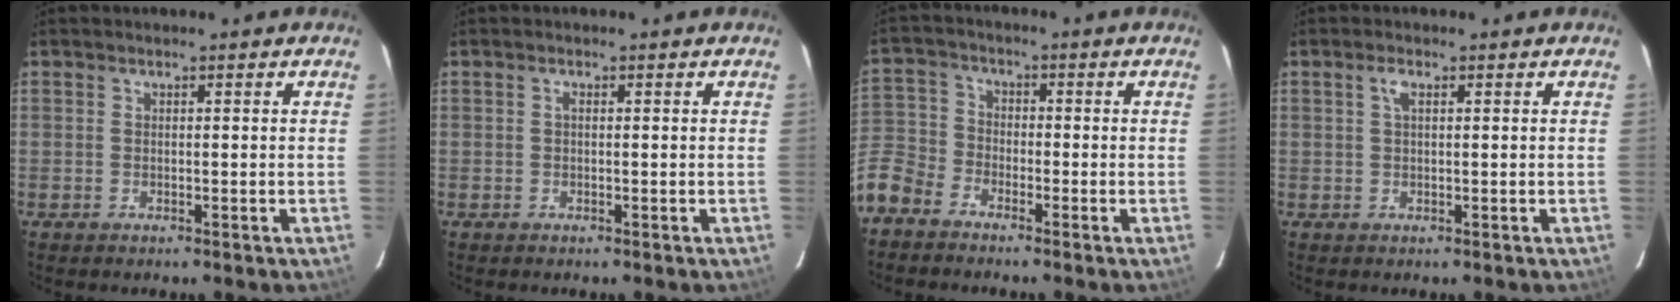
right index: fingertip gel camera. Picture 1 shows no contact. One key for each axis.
{"total": 0.5, "fx": 0.0, "fy": 0.2, "fz": 0.5, "tx": -0.009, "ty": 0.004, "tz": -0.002}
{"total": 8.7, "fx": -5.9, "fy": 5.6, "fz": 2.9, "tx": -0.072, "ty": 0.011, "tz": -0.135}
{"total": 1.6, "fx": 0.6, "fy": 0.6, "fz": 1.3, "tx": -0.028, "ty": 0.005, "tz": 0.010}